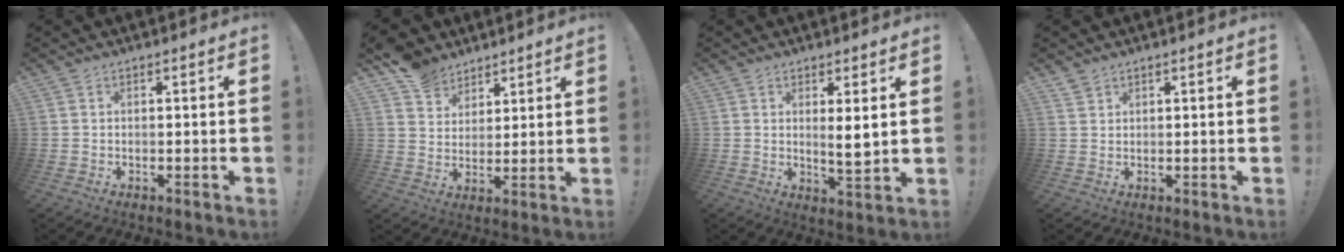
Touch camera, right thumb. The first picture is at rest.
{"total": 9.5, "force": [7.2, 6.0, 1.7], "torque": [-0.031, -0.051, 0.142]}
{"total": 5.1, "force": [2.1, 0.5, 4.6], "torque": [-0.059, -0.027, 0.031]}
{"total": 1.7, "force": [1.5, 0.7, 0.3], "torque": [0.002, -0.009, 0.029]}